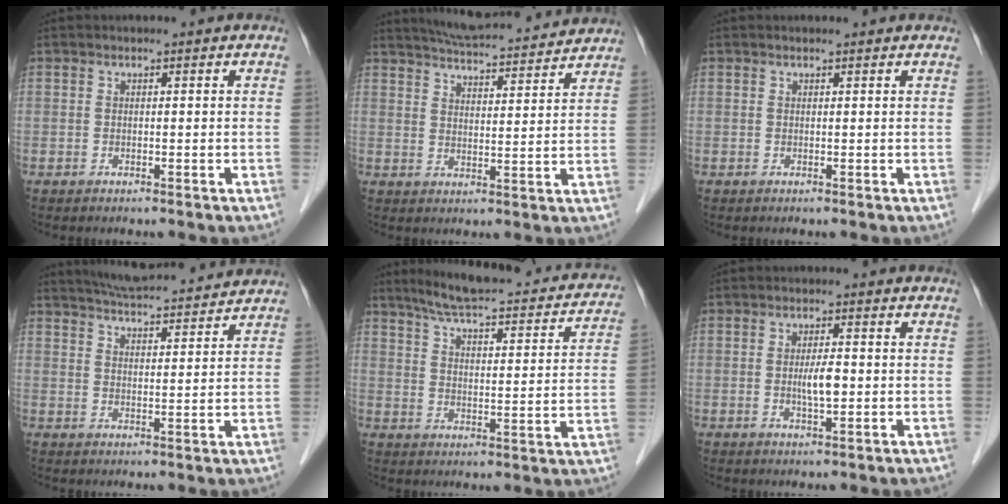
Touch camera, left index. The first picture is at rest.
{"total": 15.7, "force": [14.7, 1.8, 5.2], "torque": [-0.084, 0.021, 0.205]}
{"total": 1.4, "force": [1.4, 0.2, 0.4], "torque": [-0.012, 0.013, 0.014]}
{"total": 13.6, "force": [12.7, 1.3, 4.6], "torque": [-0.079, 0.019, 0.180]}
{"total": 22.3, "force": [19.3, 4.0, 10.4], "torque": [-0.143, -0.004, 0.240]}
{"total": 3.4, "force": [-0.5, 0.7, 3.2], "torque": [-0.064, -0.005, -0.007]}